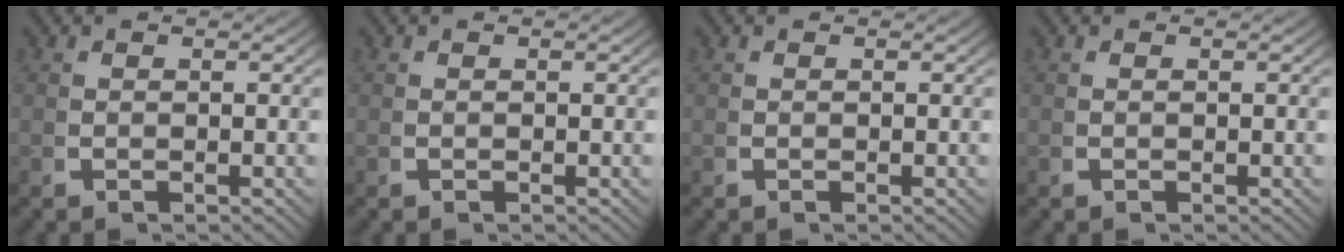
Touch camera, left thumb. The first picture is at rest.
{"total": 0.0}
{"total": 0.0}
{"total": 0.0}